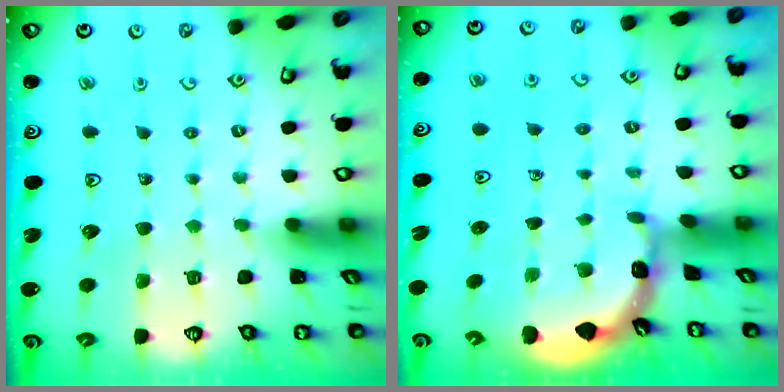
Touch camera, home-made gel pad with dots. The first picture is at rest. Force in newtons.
{"total": 1.9, "press": 1.9, "slide": 0.1}